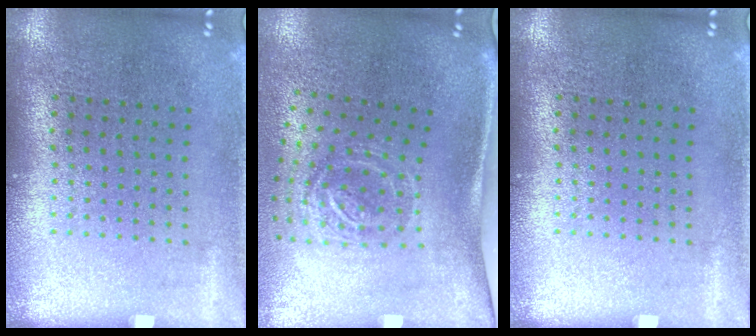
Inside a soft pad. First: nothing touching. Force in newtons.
{"total": 2.0, "press": 1.2, "slide": 1.5}
{"total": 0.0}